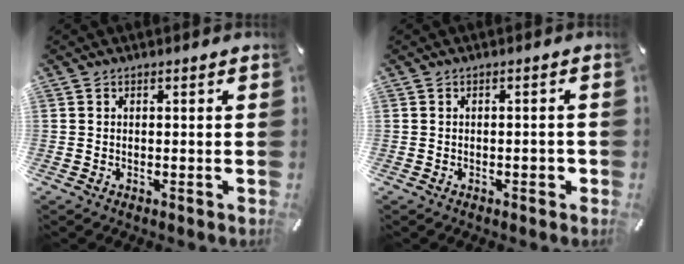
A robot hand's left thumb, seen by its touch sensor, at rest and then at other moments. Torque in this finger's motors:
{"motor_torque": [0.42, 0.44, 0.23, 0.14, 0.01]}